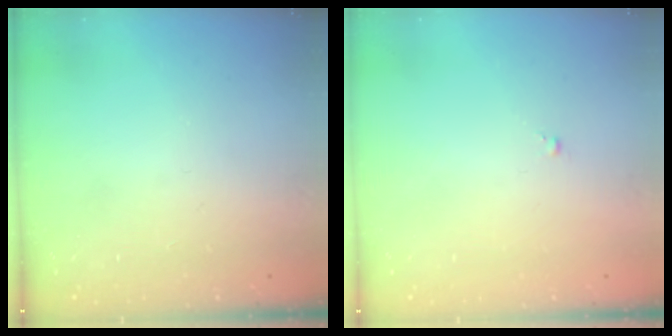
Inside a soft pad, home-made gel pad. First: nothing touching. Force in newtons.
{"total": 0.0}